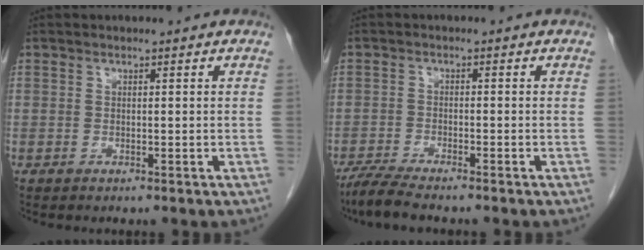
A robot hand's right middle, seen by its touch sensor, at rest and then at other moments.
{"total": 4.6, "force": [-4.0, 0.1, 2.4], "torque": [-0.050, -0.015, -0.074]}